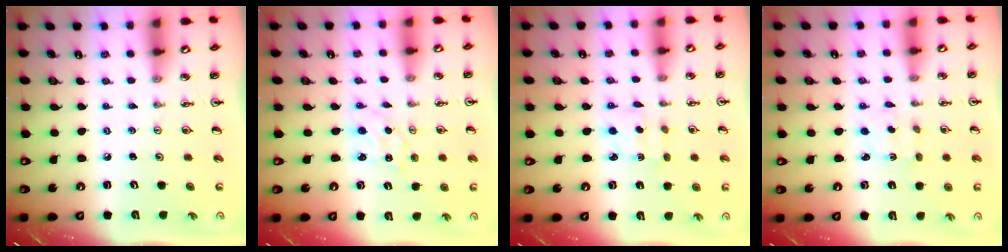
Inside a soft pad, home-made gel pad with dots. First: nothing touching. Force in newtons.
{"total": 0.6, "press": 0.4, "slide": 0.4}
{"total": 1.8, "press": 1.7, "slide": 0.6}
{"total": 2.8, "press": 2.8, "slide": 0.5}